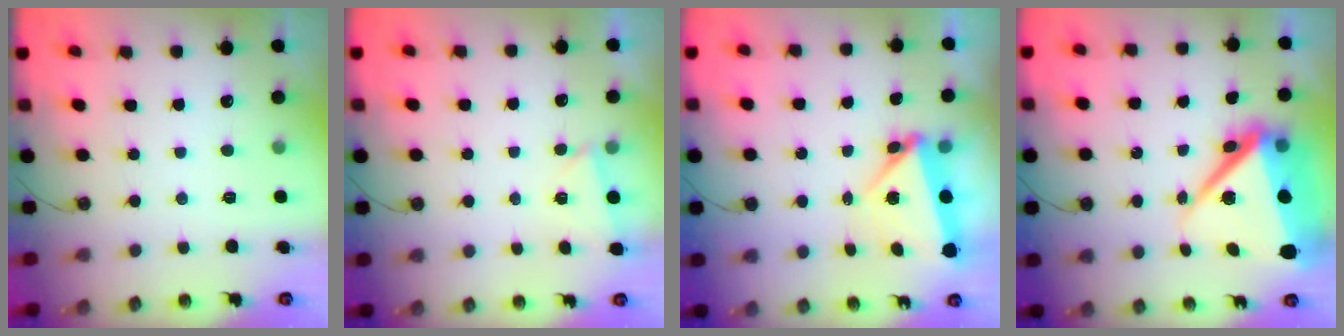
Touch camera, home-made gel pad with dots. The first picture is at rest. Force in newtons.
{"total": 2.8, "press": 1.9, "slide": 2.0}
{"total": 7.6, "press": 4.7, "slide": 6.0}
{"total": 18.2, "press": 15.8, "slide": 8.9}